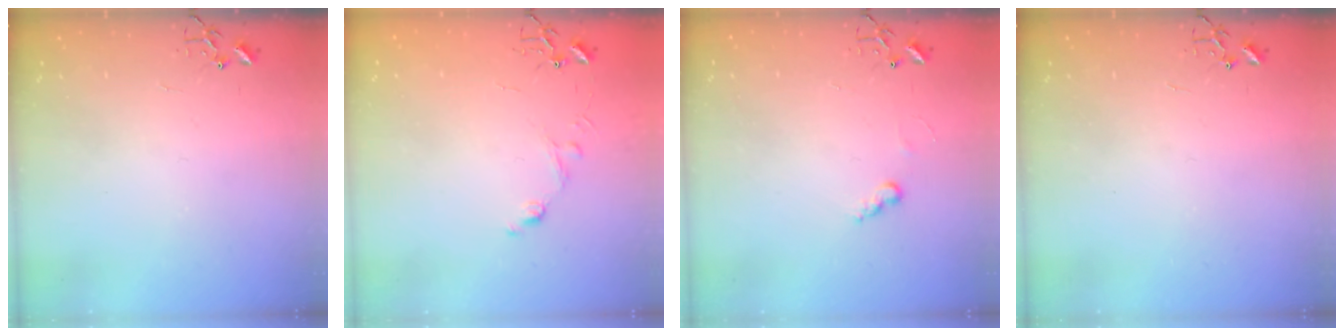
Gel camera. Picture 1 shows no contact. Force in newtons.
{"total": 7.3, "press": 7.3, "slide": 0.8}
{"total": 5.0, "press": 5.0, "slide": 0.5}
{"total": 0.0}